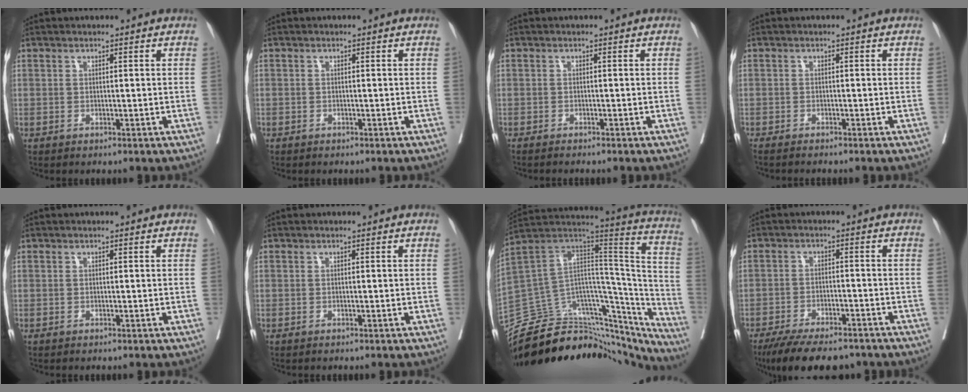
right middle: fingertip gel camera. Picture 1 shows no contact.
{"total": 0.8, "force": [-0.3, 0.7, -0.1], "torque": [-0.001, 0.006, -0.008]}
{"total": 2.7, "force": [-2.4, 0.0, 1.3], "torque": [-0.018, -0.002, -0.032]}
{"total": 3.6, "force": [-3.2, 0.1, 1.7], "torque": [-0.023, -0.005, -0.044]}
{"total": 0.0}
{"total": 0.0}
{"total": 41.0, "force": [-35.3, 13.9, 15.5], "torque": [-0.265, 0.003, -0.490]}
{"total": 12.9, "force": [-10.6, 3.8, 6.1], "torque": [-0.104, -0.013, -0.158]}